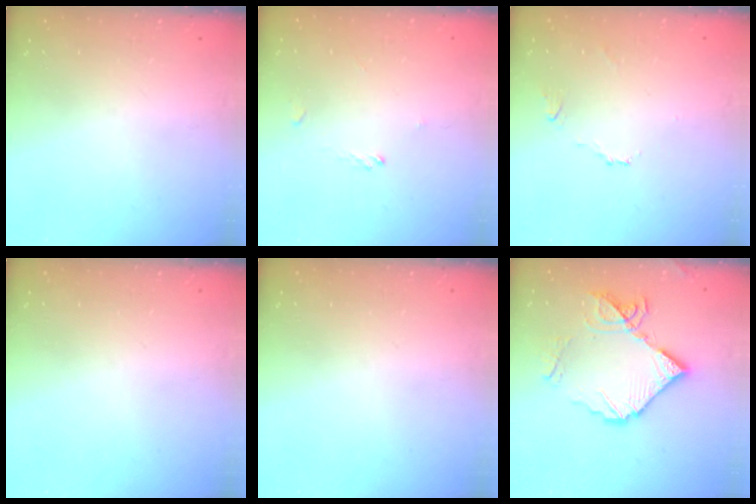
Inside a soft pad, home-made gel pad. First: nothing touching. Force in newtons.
{"total": 0.0}
{"total": 2.7, "press": 2.6, "slide": 0.6}
{"total": 0.0}
{"total": 0.0}
{"total": 13.1, "press": 13.0, "slide": 1.4}